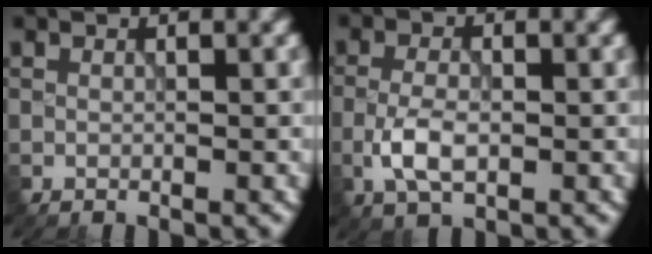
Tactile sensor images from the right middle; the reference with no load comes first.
{"total": 3.4, "force": [-1.1, 1.6, 2.8], "torque": [-0.060, -0.001, -0.026]}